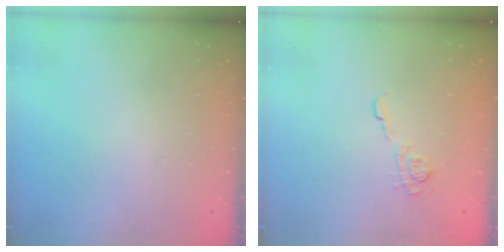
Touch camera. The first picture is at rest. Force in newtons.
{"total": 9.5, "press": 9.5, "slide": 0.8}